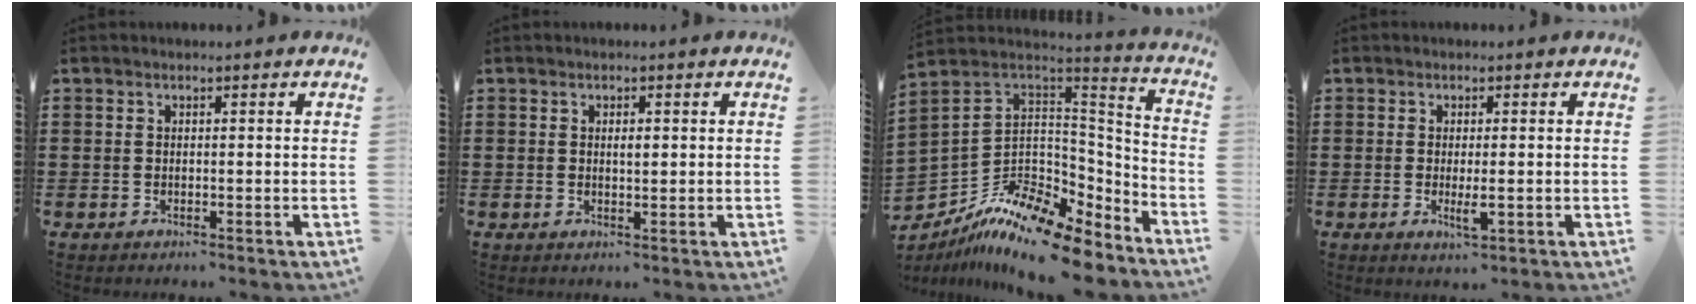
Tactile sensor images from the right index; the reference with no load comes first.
{"total": 1.3, "force": [0.2, 0.3, 1.2], "torque": [-0.024, 0.003, 0.002]}
{"total": 12.3, "force": [-9.2, 4.1, 7.1], "torque": [-0.141, 0.015, -0.169]}
{"total": 2.7, "force": [-0.6, 0.6, 2.6], "torque": [-0.051, -0.005, -0.012]}